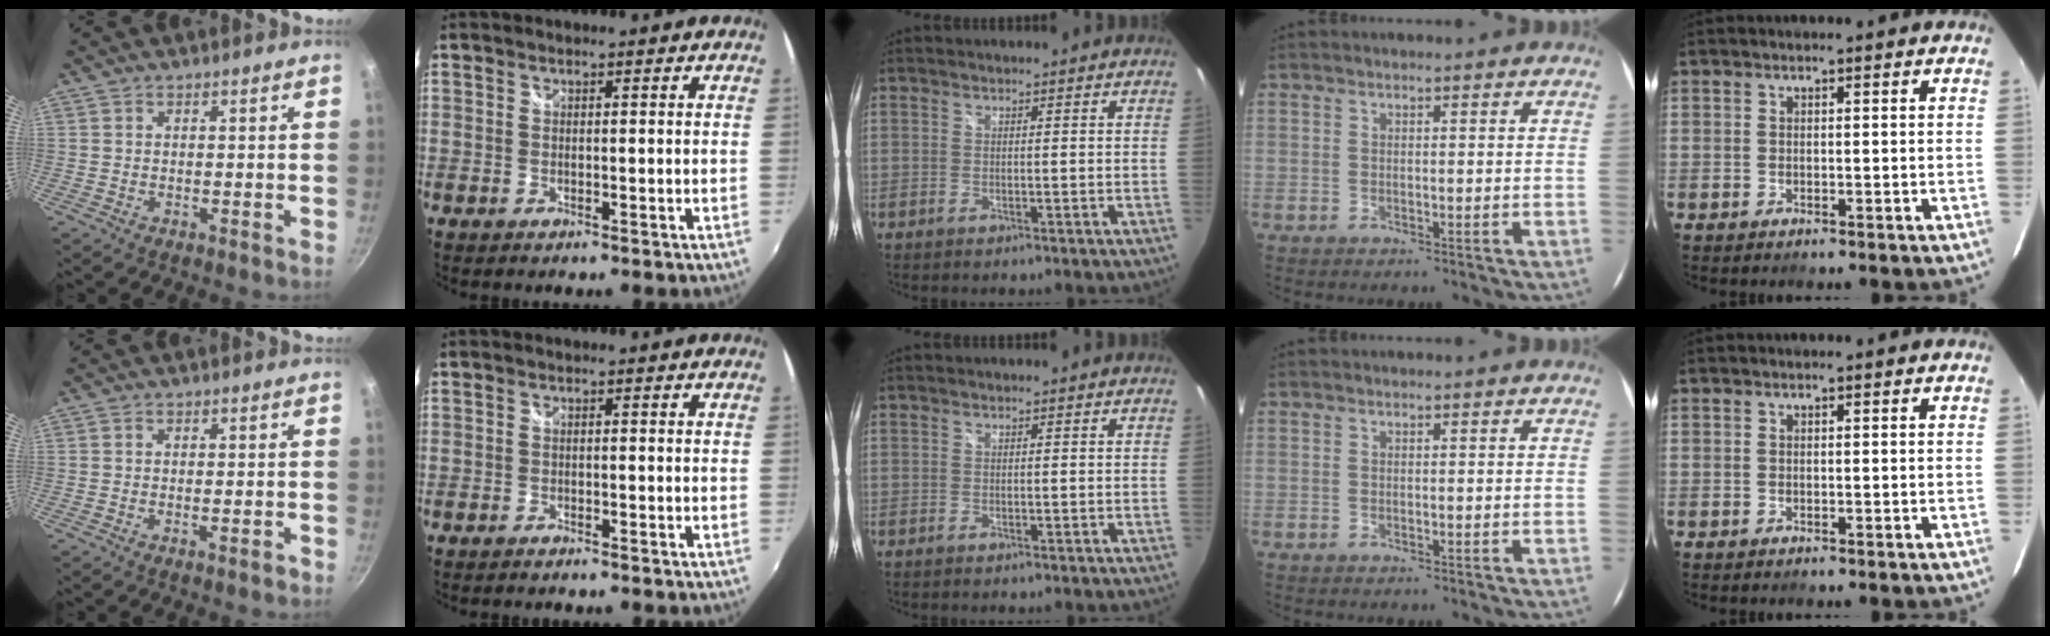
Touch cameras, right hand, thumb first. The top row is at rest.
{"thumb": {"total": 2.1, "force": [-1.1, 0.5, 1.7], "torque": [-0.030, 0.009, -0.019]}, "index": {"total": 1.4, "force": [-1.3, 0.3, 0.5], "torque": [-0.016, -0.005, -0.024]}}